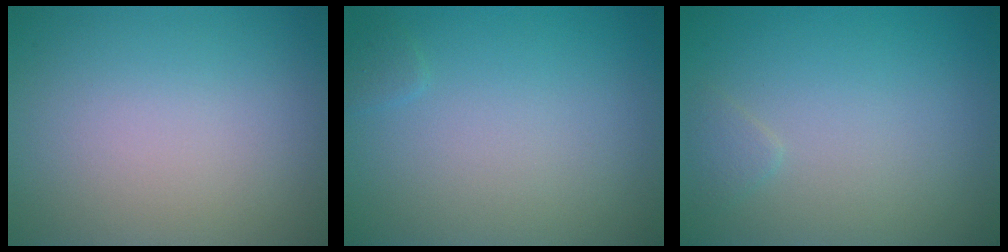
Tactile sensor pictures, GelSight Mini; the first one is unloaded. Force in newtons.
{"total": 0.6, "press": 0.6, "slide": 0.0}
{"total": 0.8, "press": 0.8, "slide": 0.0}